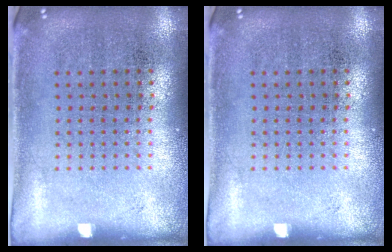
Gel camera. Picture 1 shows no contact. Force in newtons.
{"total": 0.0}